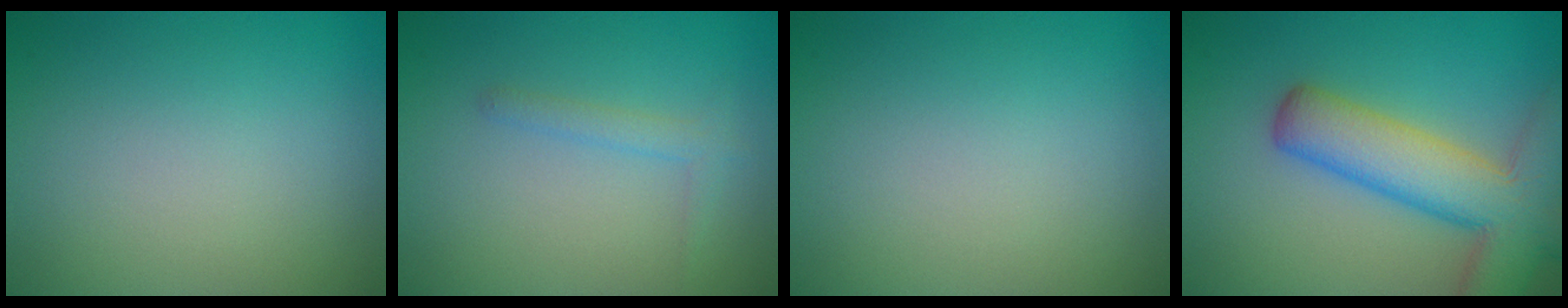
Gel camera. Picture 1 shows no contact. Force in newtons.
{"total": 1.3, "press": 1.3, "slide": 0.0}
{"total": 0.0}
{"total": 8.9, "press": 8.9, "slide": 0.7}